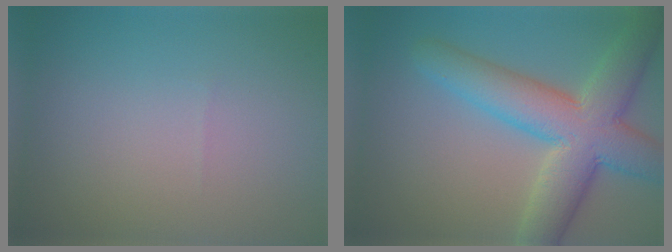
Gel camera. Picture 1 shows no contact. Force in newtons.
{"total": 8.9, "press": 8.9, "slide": 0.3}